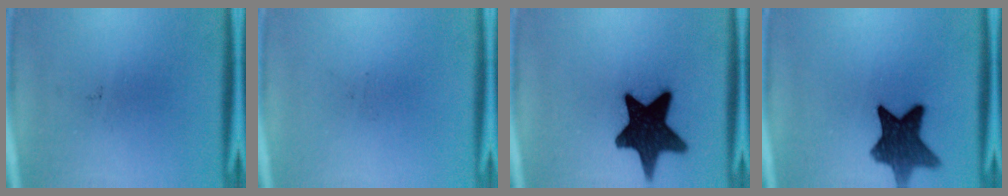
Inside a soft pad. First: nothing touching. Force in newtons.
{"total": 0.0}
{"total": 16.1}
{"total": 10.5}